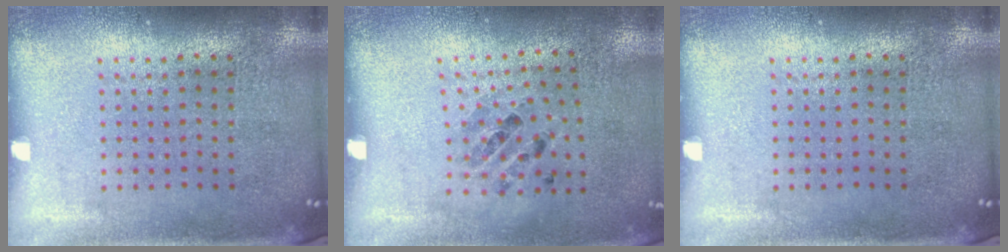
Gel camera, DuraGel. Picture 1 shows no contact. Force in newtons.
{"total": 0.9, "press": 0.8, "slide": 0.5}
{"total": 0.0}